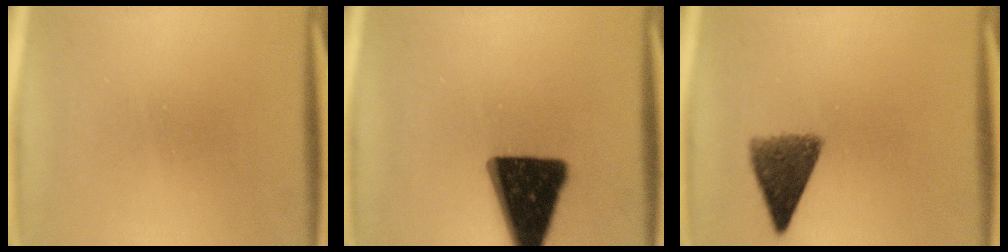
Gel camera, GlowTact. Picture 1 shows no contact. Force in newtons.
{"total": 18.0}
{"total": 7.0}